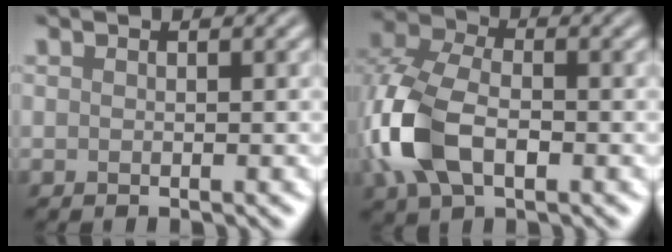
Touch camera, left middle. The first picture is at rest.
{"total": 8.2, "force": [-2.0, 5.0, 6.2], "torque": [-0.153, 0.002, -0.052]}